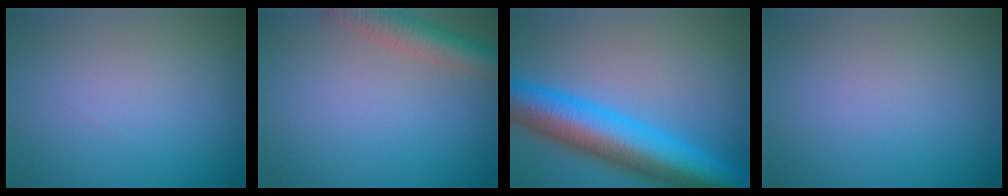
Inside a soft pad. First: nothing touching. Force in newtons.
{"total": 4.1, "press": 4.0, "slide": 0.3}
{"total": 11.2, "press": 11.2, "slide": 0.2}
{"total": 0.0}